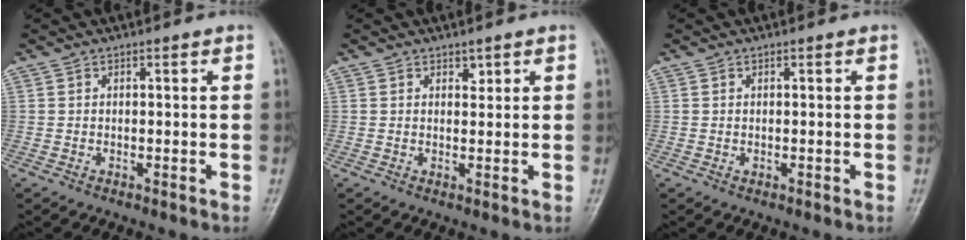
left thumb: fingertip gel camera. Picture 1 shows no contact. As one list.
[{"total": 1.1, "force": [0.8, 0.7, 0.4], "torque": [0.006, -0.006, 0.010]}, {"total": 0.0}]